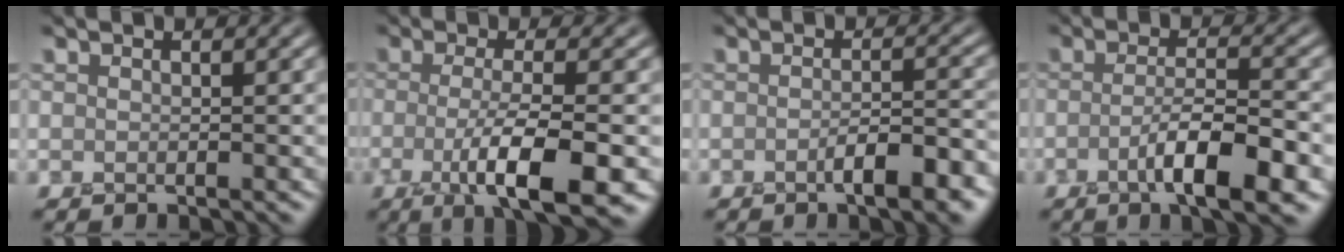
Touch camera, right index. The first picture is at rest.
{"total": 7.2, "force": [-2.0, 1.7, 6.7], "torque": [-0.105, 0.000, -0.039]}
{"total": 4.2, "force": [-1.7, 1.2, 3.7], "torque": [-0.055, 0.003, -0.028]}
{"total": 6.2, "force": [-2.2, 1.2, 5.6], "torque": [-0.089, 0.009, -0.042]}